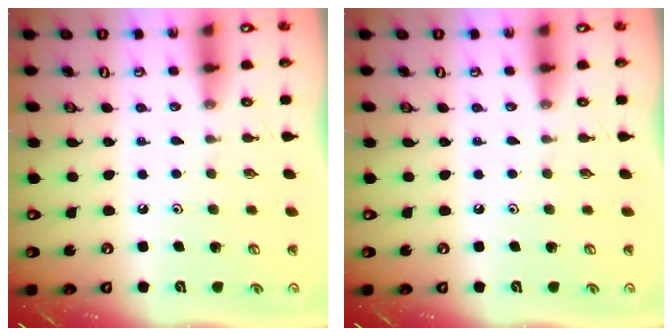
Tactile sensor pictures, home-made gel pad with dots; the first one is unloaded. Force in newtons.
{"total": 0.0}